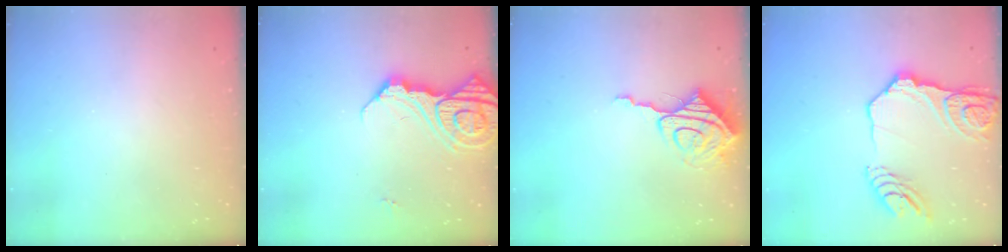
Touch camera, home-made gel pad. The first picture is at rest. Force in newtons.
{"total": 13.1, "press": 13.1, "slide": 1.4}
{"total": 9.6, "press": 9.6, "slide": 0.5}
{"total": 18.3, "press": 18.2, "slide": 1.9}